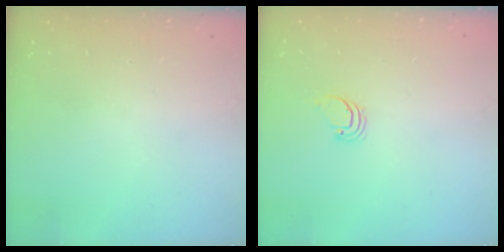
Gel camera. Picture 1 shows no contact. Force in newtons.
{"total": 0.9, "press": 0.9, "slide": 0.0}